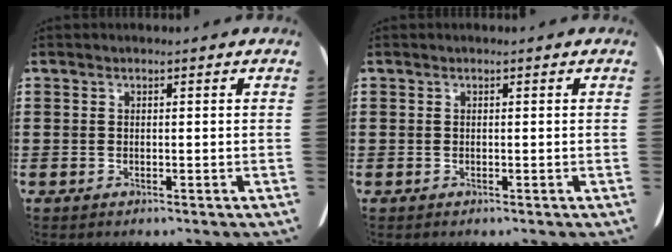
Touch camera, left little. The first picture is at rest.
{"total": 0.0}